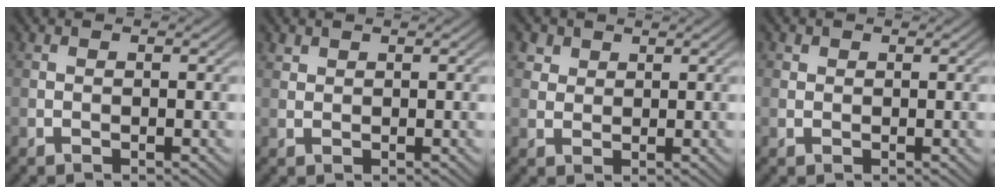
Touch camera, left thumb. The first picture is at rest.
{"total": 1.0, "force": [0.8, 0.6, 0.3], "torque": [-0.008, -0.001, 0.018]}
{"total": 2.9, "force": [1.9, 2.1, 0.9], "torque": [-0.030, -0.005, 0.046]}
{"total": 1.3, "force": [0.6, 1.2, 0.3], "torque": [-0.006, -0.002, 0.009]}